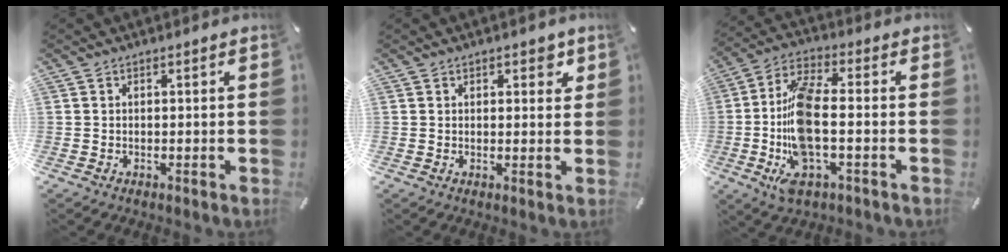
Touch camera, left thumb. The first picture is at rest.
{"total": 2.6, "force": [1.4, 1.6, 1.5], "torque": [-0.008, -0.003, 0.017]}
{"total": 15.8, "force": [-1.6, 5.8, 14.6], "torque": [-0.318, -0.017, -0.027]}